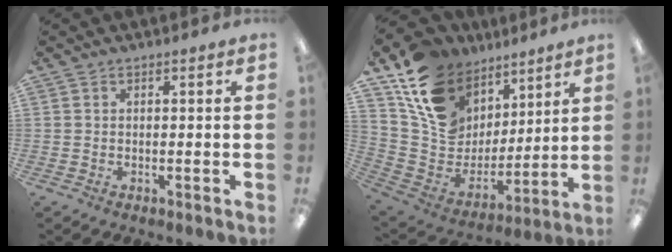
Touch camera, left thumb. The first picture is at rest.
{"total": 17.2, "force": [10.3, 12.1, 6.7], "torque": [-0.138, -0.056, 0.201]}